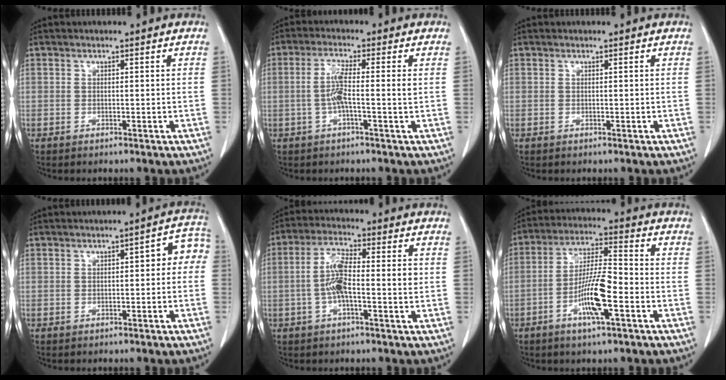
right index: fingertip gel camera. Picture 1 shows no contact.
{"total": 4.5, "force": [-0.5, -0.1, 4.5], "torque": [-0.089, 0.009, -0.011]}
{"total": 0.0}
{"total": 5.0, "force": [0.1, 2.1, 4.5], "torque": [-0.050, 0.032, -0.004]}
{"total": 7.6, "force": [-0.6, 1.7, 7.4], "torque": [-0.147, 0.015, -0.018]}
{"total": 9.9, "force": [-3.7, 1.3, 9.0], "torque": [-0.176, 0.001, -0.071]}